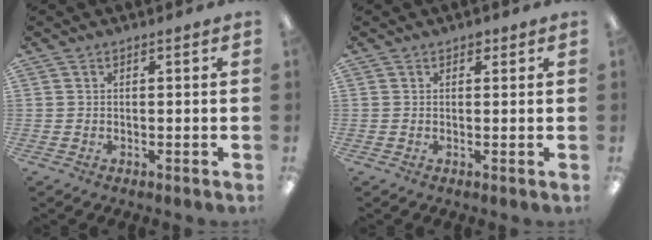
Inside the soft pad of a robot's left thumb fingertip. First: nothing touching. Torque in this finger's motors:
{"motor_torque": [0.04, -0.05, -0.07, -0.02, 0.00]}